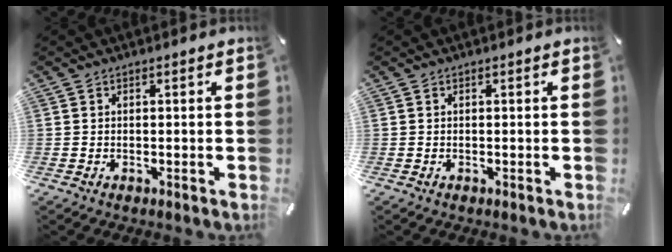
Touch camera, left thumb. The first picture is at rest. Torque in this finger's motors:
{"motor_torque": [-0.16, -0.14, 0.00, 0.10, 0.00]}